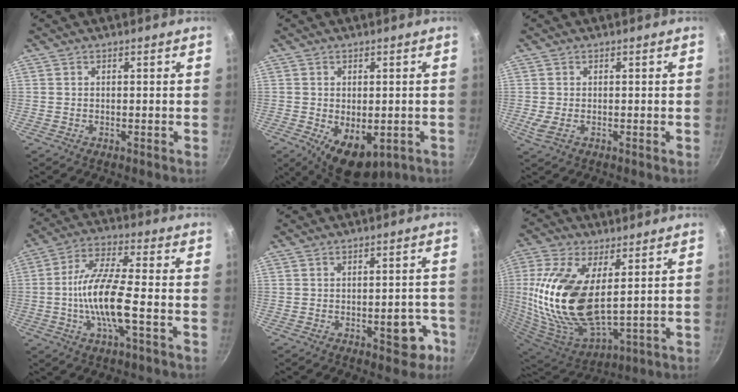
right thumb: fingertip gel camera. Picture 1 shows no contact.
{"total": 9.0, "force": [-2.6, 5.4, 6.7], "torque": [-0.080, -0.006, -0.022]}
{"total": 2.1, "force": [-0.4, 1.1, 1.8], "torque": [-0.038, -0.005, -0.008]}
{"total": 12.3, "force": [-2.8, 3.1, 11.6], "torque": [-0.227, 0.027, -0.064]}
{"total": 6.3, "force": [-2.9, 3.2, 4.6], "torque": [-0.025, 0.027, -0.033]}
{"total": 20.8, "force": [3.6, 10.2, 17.8], "torque": [-0.376, -0.023, 0.079]}